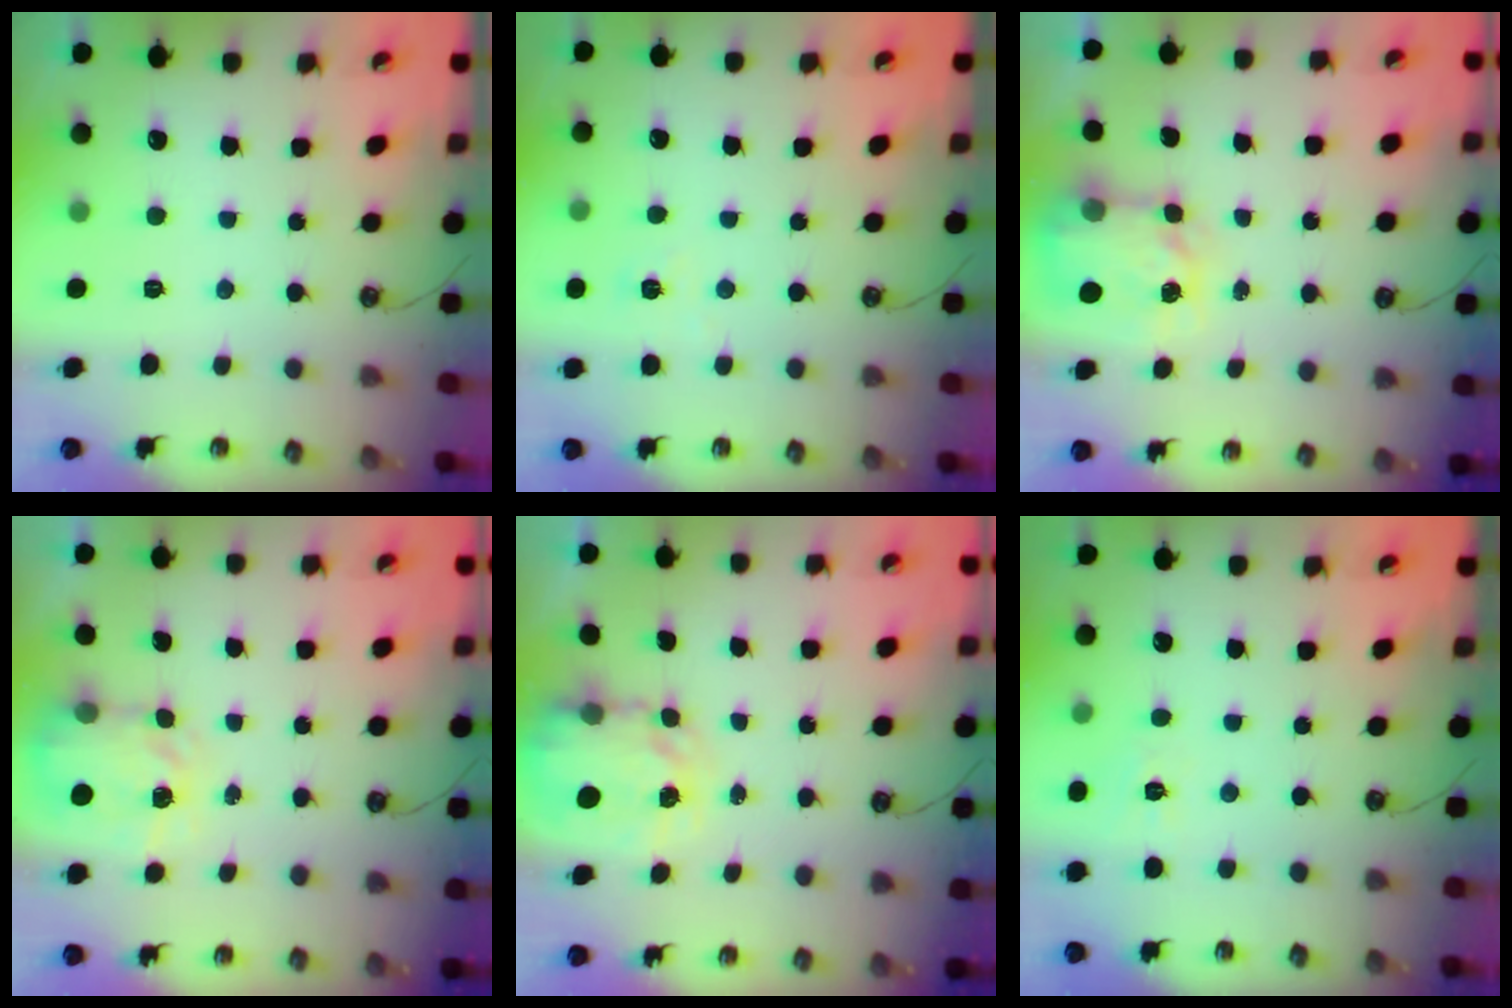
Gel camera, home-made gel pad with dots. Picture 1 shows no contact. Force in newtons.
{"total": 4.2, "press": 4.2, "slide": 0.5}
{"total": 6.1, "press": 6.0, "slide": 0.7}
{"total": 3.6, "press": 3.6, "slide": 0.6}
{"total": 4.0, "press": 4.0, "slide": 0.2}
{"total": 3.8, "press": 3.8, "slide": 0.5}